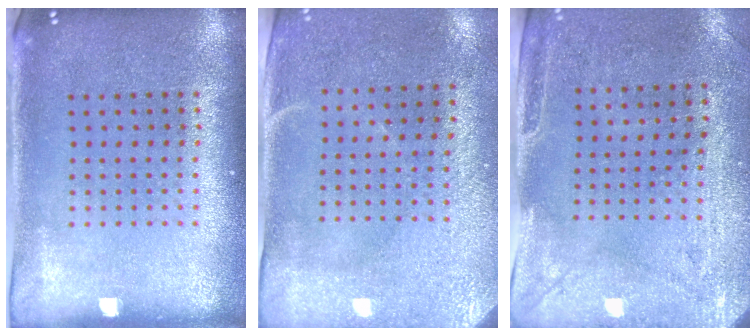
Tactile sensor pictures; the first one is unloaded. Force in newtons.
{"total": 2.9, "press": 2.5, "slide": 1.6}
{"total": 3.0, "press": 2.4, "slide": 1.8}